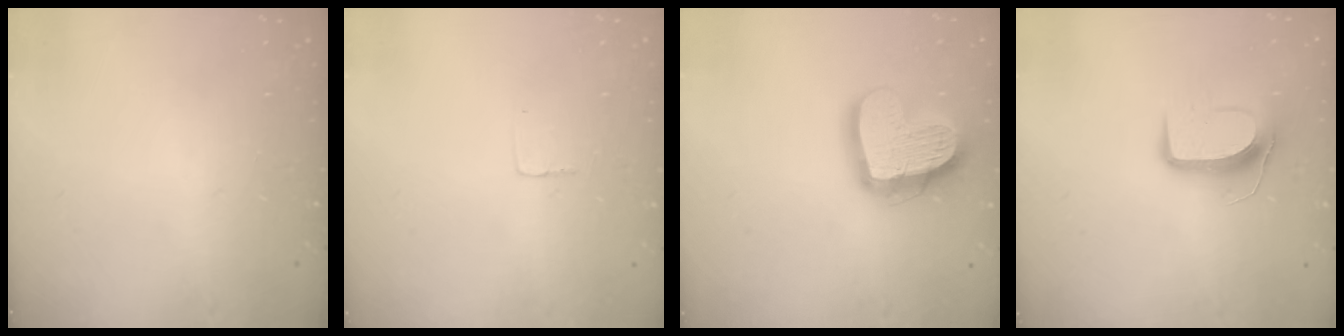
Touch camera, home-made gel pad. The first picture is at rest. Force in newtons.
{"total": 1.9, "press": 1.9, "slide": 0.1}
{"total": 19.3, "press": 19.3, "slide": 1.6}
{"total": 9.4, "press": 9.4, "slide": 0.3}